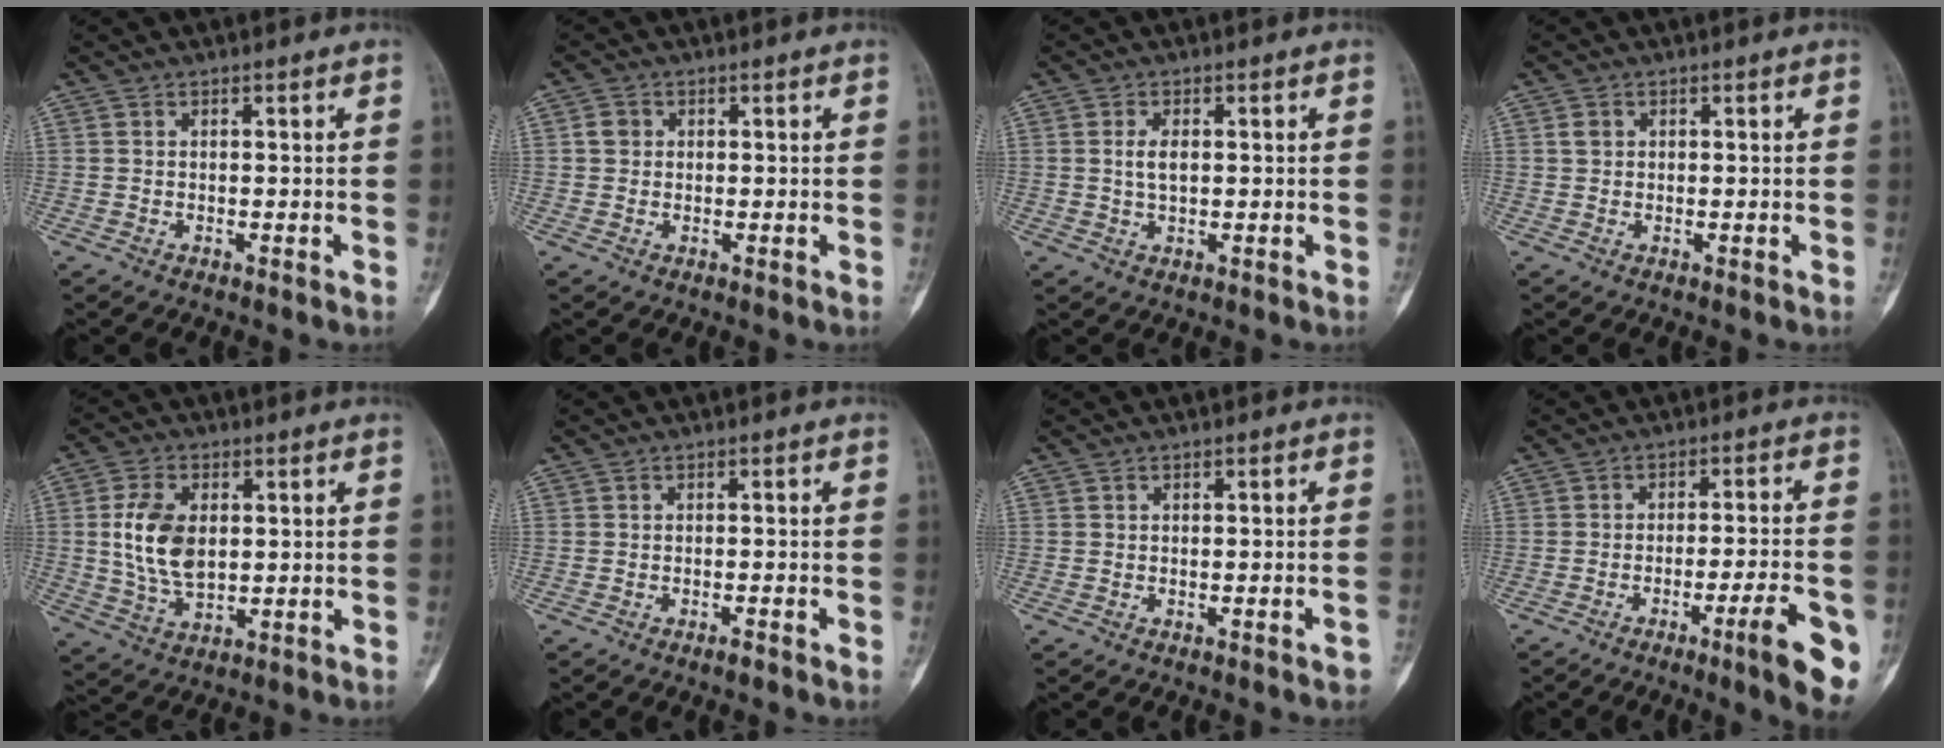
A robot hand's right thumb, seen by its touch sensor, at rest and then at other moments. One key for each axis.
{"total": 2.2, "fx": 0.5, "fy": 2.0, "fz": 0.9, "tx": -0.010, "ty": 0.003, "tz": 0.009}
{"total": 2.9, "fx": 0.4, "fy": 1.5, "fz": 2.5, "tx": -0.042, "ty": -0.003, "tz": 0.008}
{"total": 1.5, "fx": 0.5, "fy": 1.3, "fz": 0.7, "tx": -0.009, "ty": 0.002, "tz": 0.011}
{"total": 10.6, "fx": 1.3, "fy": 6.4, "fz": 8.3, "tx": -0.155, "ty": -0.009, "tz": 0.032}
{"total": 1.1, "fx": -0.8, "fy": 0.2, "fz": 0.7, "tx": -0.018, "ty": 0.004, "tz": -0.014}
{"total": 1.4, "fx": -0.8, "fy": 0.3, "fz": 1.1, "tx": -0.015, "ty": 0.011, "tz": -0.007}
{"total": 11.0, "fx": -4.9, "fy": 1.2, "fz": 9.8, "tx": -0.126, "ty": 0.008, "tz": -0.067}